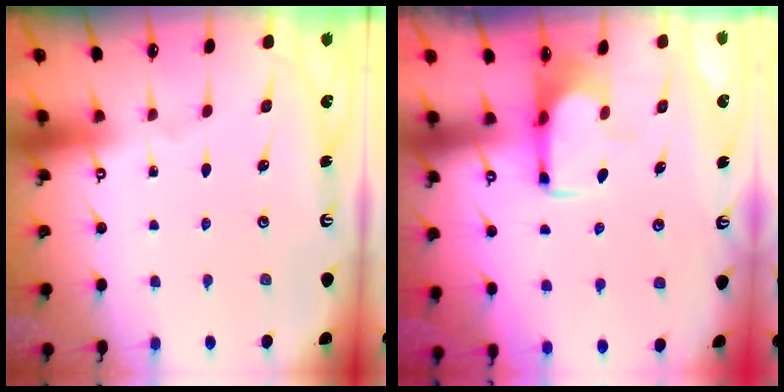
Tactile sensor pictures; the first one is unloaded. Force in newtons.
{"total": 1.6, "press": 1.6, "slide": 0.4}